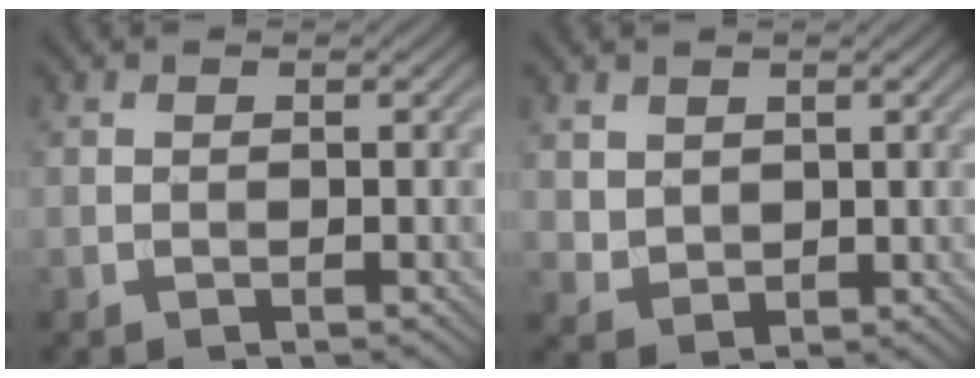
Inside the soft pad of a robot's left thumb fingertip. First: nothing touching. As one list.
[{"total": 2.8, "force": [1.6, 2.0, 1.1], "torque": [-0.035, -0.006, 0.036]}]